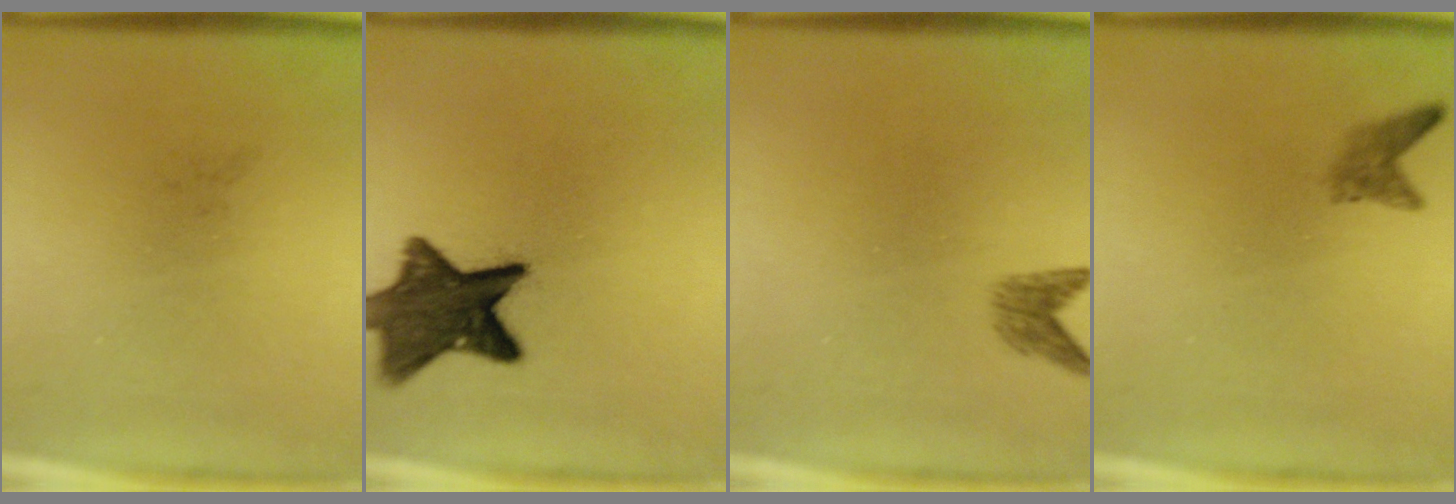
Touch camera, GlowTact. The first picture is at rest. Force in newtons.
{"total": 11.8}
{"total": 1.8}
{"total": 1.6}